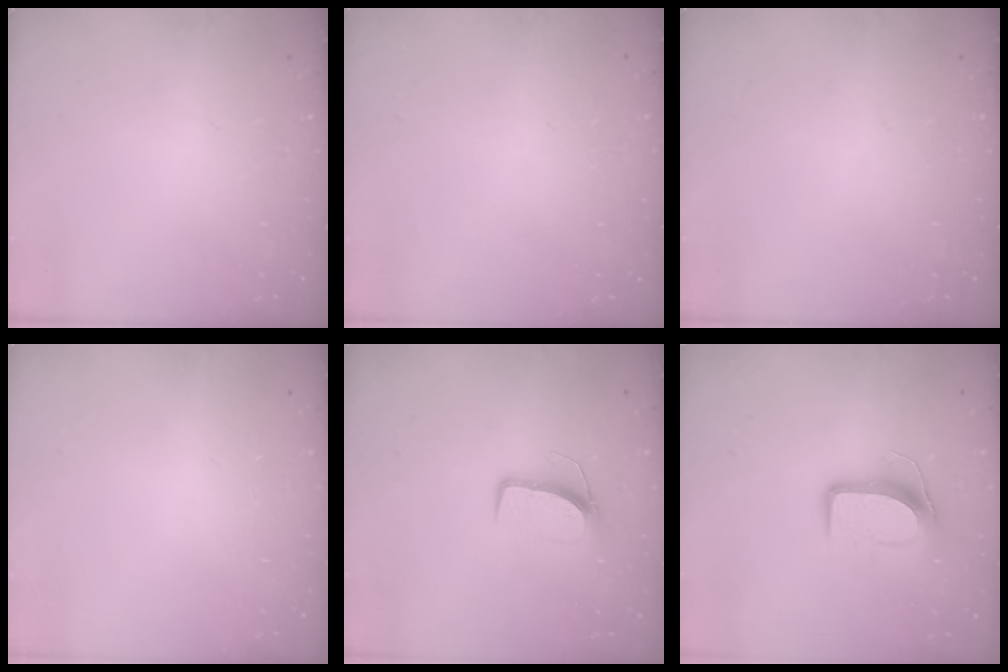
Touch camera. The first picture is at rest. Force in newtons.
{"total": 0.0}
{"total": 0.0}
{"total": 0.0}
{"total": 7.8, "press": 7.7, "slide": 0.5}
{"total": 9.2, "press": 9.2, "slide": 0.2}